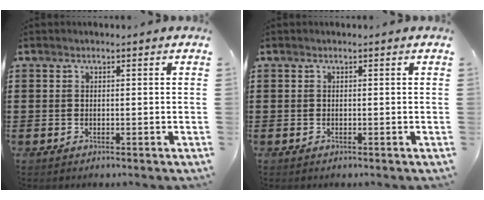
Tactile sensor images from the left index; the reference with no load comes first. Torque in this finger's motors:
{"motor_torque": [-0.01, 0.01, 0.00, 0.00]}